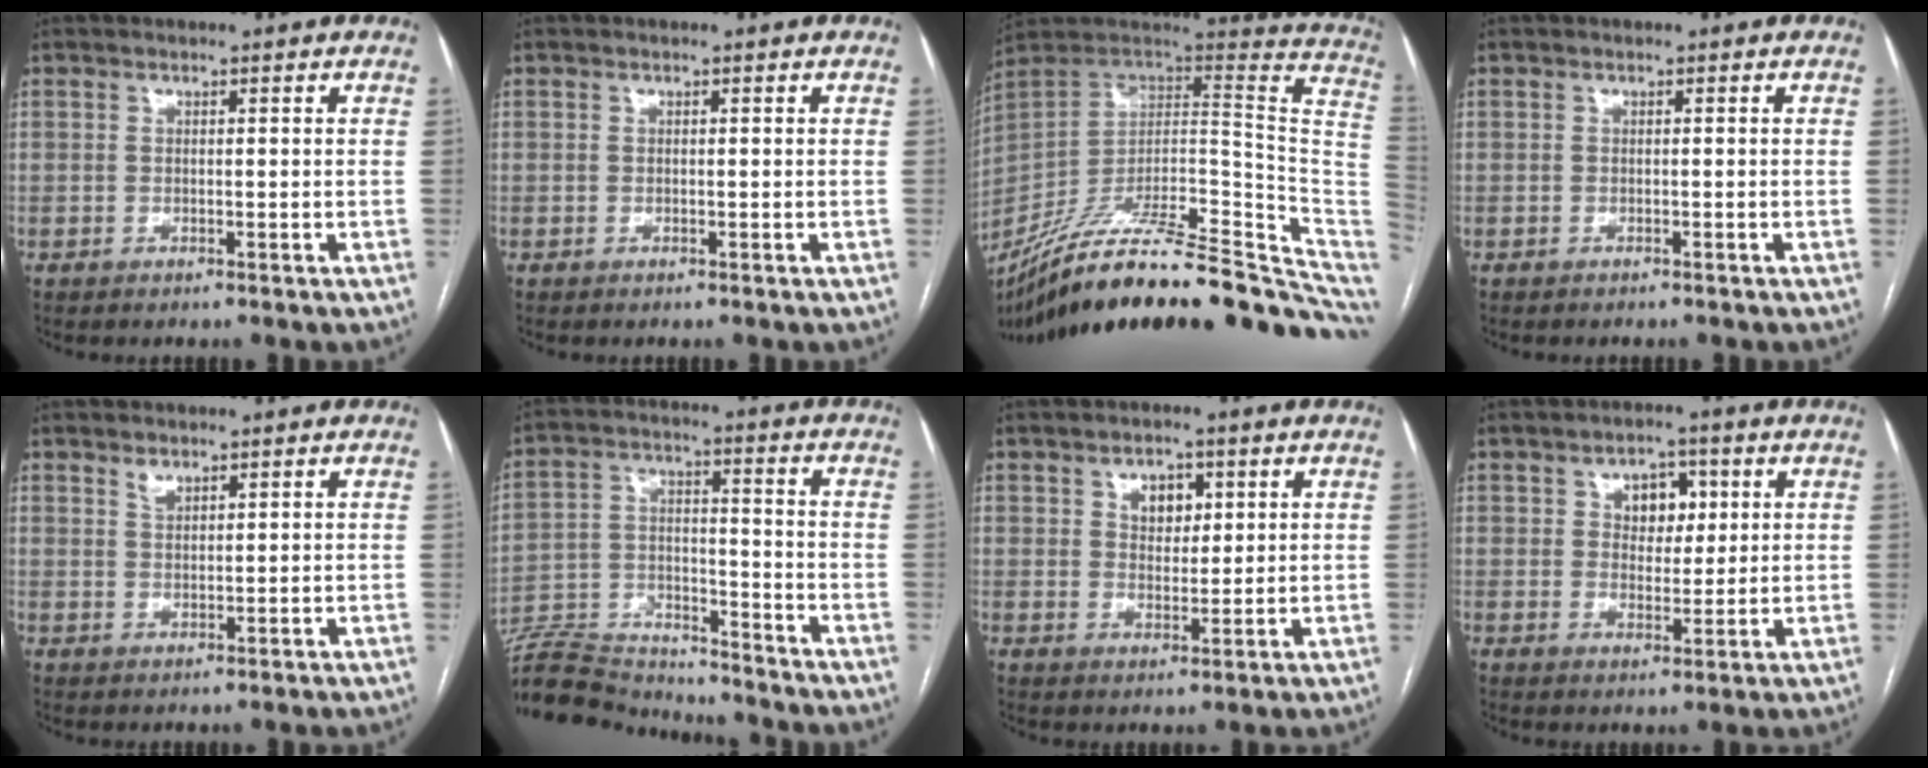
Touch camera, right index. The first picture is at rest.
{"total": 0.0}
{"total": 36.5, "force": [-29.5, 6.2, 20.6], "torque": [-0.230, -0.027, -0.428]}
{"total": 1.0, "force": [-0.8, 0.5, 0.0], "torque": [-0.004, 0.004, -0.013]}
{"total": 1.8, "force": [1.3, 0.9, 0.8], "torque": [-0.015, 0.000, 0.028]}
{"total": 15.9, "force": [-15.3, 2.7, 3.3], "torque": [-0.066, 0.019, -0.253]}
{"total": 4.4, "force": [1.8, 2.9, 2.8], "torque": [-0.042, 0.006, 0.033]}
{"total": 5.6, "force": [1.9, 3.8, 3.7], "torque": [-0.051, 0.014, 0.033]}